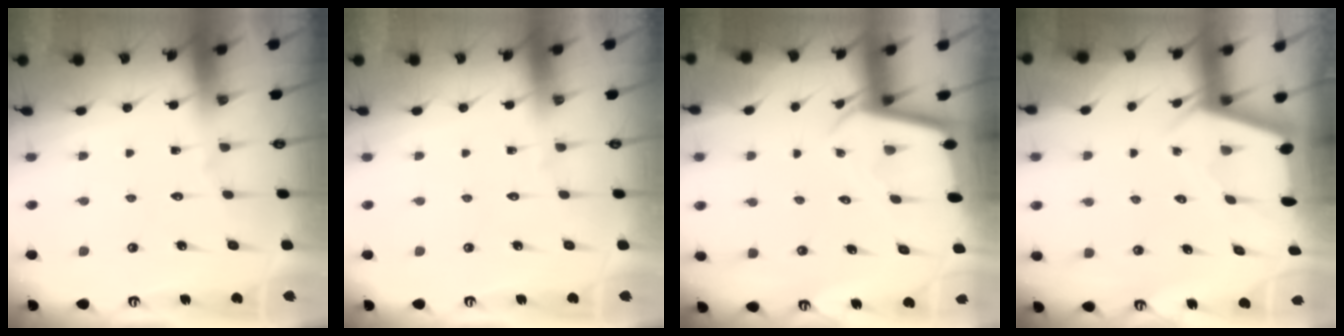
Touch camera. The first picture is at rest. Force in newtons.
{"total": 0.0}
{"total": 2.2, "press": 2.2, "slide": 0.1}
{"total": 2.4, "press": 2.4, "slide": 0.3}